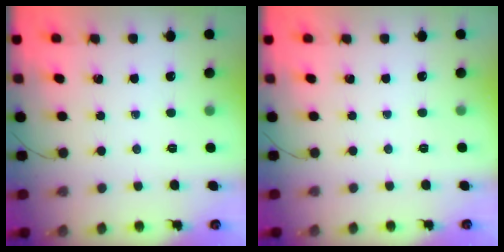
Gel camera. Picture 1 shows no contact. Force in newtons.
{"total": 2.5, "press": 2.4, "slide": 0.4}